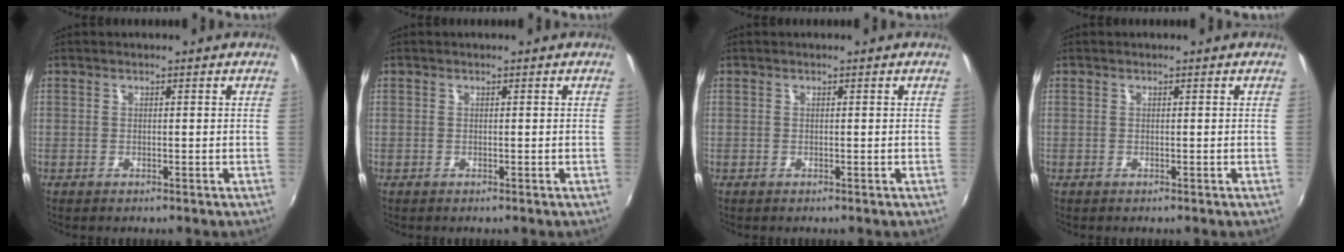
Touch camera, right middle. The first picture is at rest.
{"total": 0.0}
{"total": 0.0}
{"total": 0.0}